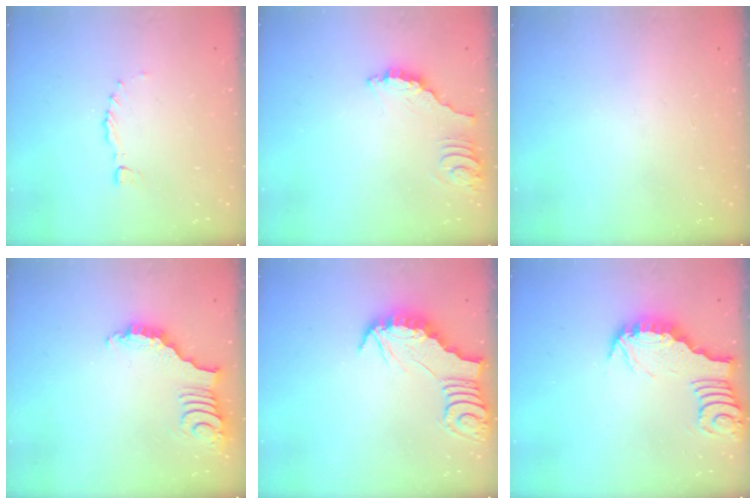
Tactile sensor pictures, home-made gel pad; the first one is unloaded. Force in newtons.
{"total": 3.4, "press": 3.4, "slide": 0.1}
{"total": 1.4, "press": 1.4, "slide": 0.1}
{"total": 3.1, "press": 3.1, "slide": 0.5}
{"total": 2.9, "press": 2.8, "slide": 0.3}
{"total": 3.2, "press": 3.2, "slide": 0.4}